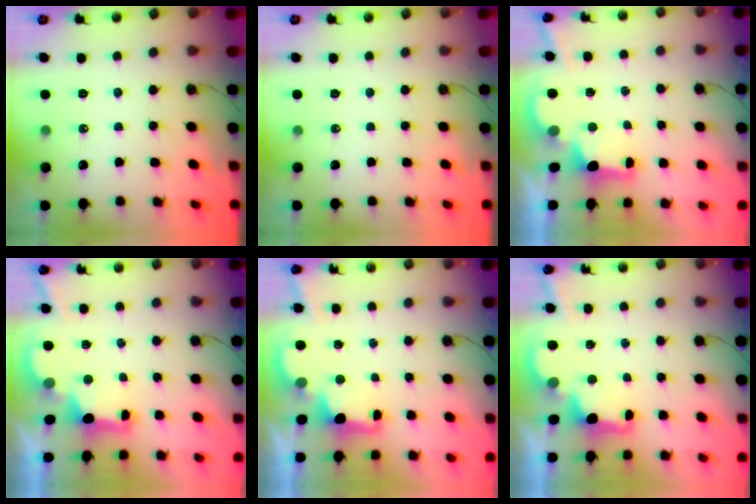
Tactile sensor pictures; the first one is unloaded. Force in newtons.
{"total": 0.0}
{"total": 2.6, "press": 2.5, "slide": 0.8}
{"total": 2.8, "press": 2.7, "slide": 0.9}
{"total": 2.7, "press": 2.6, "slide": 0.8}
{"total": 2.7, "press": 2.6, "slide": 0.8}